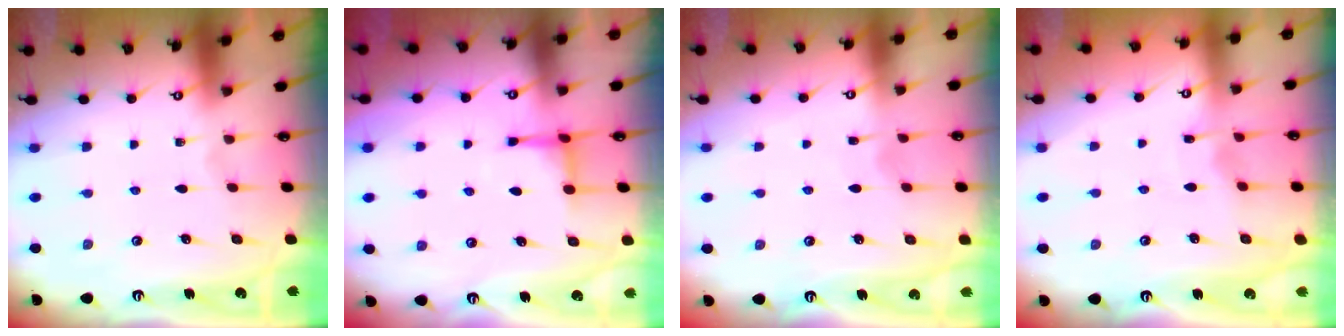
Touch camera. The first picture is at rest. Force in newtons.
{"total": 3.8, "press": 3.7, "slide": 0.9}
{"total": 3.5, "press": 3.4, "slide": 0.4}
{"total": 2.9, "press": 2.9, "slide": 0.4}